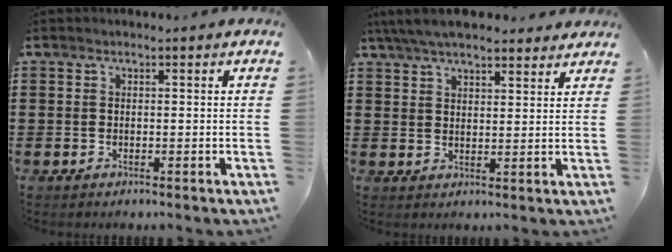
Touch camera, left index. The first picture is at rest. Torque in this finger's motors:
{"motor_torque": [2.14, 0.00, 0.44, 0.21]}